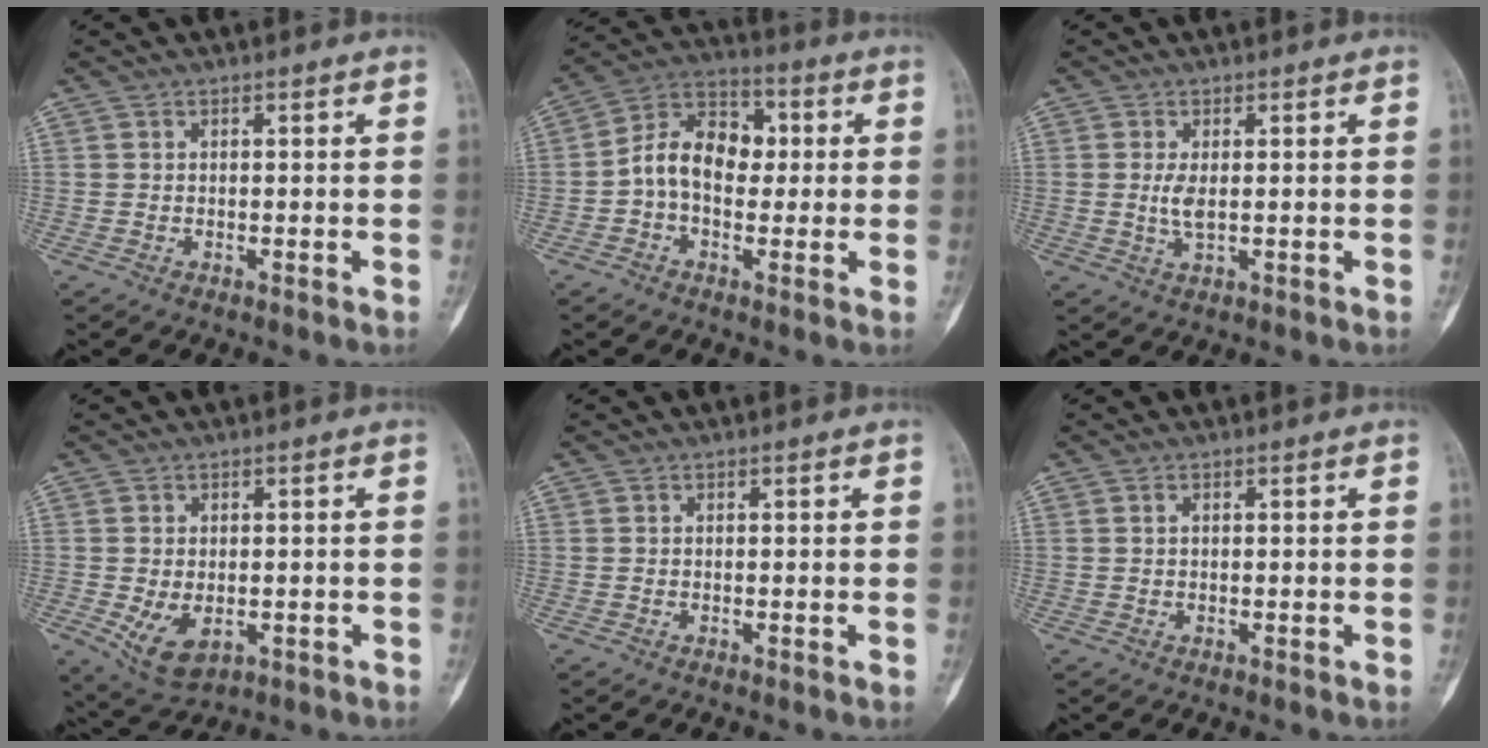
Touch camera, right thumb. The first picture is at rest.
{"total": 11.2, "force": [-0.1, 7.7, 8.1], "torque": [-0.114, 0.035, -0.012]}
{"total": 2.9, "force": [0.3, 1.1, 2.7], "torque": [-0.059, -0.007, 0.011]}
{"total": 6.8, "force": [-1.6, 4.2, 5.1], "torque": [-0.082, -0.007, -0.012]}
{"total": 0.0}
{"total": 0.6, "force": [0.3, 0.3, 0.4], "torque": [-0.009, 0.004, 0.005]}